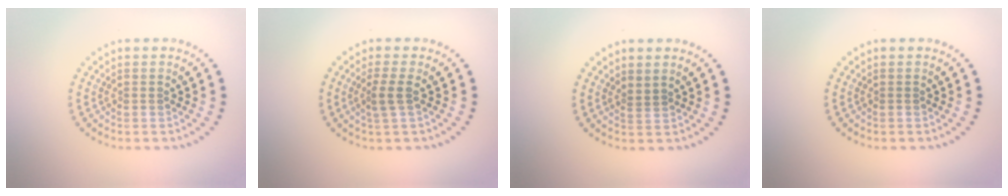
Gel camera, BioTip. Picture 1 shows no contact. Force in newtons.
{"total": 1.7, "press": 1.3, "slide": 1.0}
{"total": 0.6, "press": 0.3, "slide": 0.5}
{"total": 0.0}